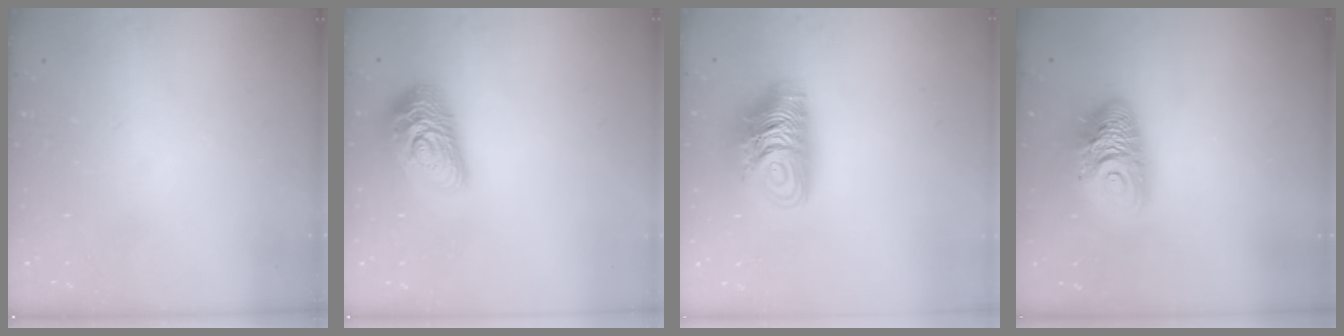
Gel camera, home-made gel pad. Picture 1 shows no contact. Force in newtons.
{"total": 17.1, "press": 17.1, "slide": 1.1}
{"total": 11.8, "press": 11.7, "slide": 1.1}
{"total": 11.9, "press": 11.9, "slide": 1.1}